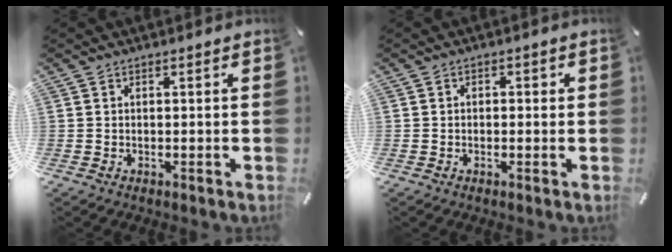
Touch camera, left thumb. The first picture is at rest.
{"total": 1.2, "force": [-0.4, 0.9, 0.6], "torque": [-0.012, 0.005, -0.010]}